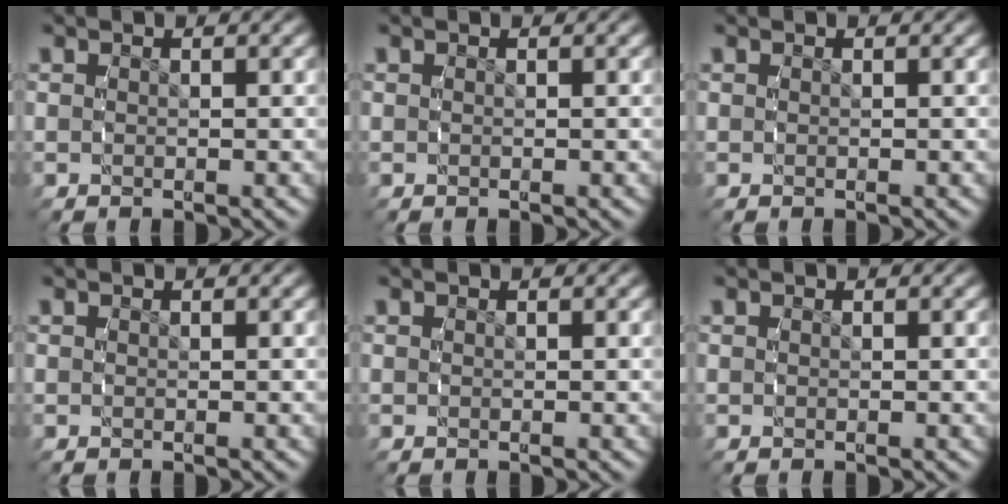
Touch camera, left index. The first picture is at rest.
{"total": 0.0}
{"total": 0.0}
{"total": 0.0}
{"total": 0.0}
{"total": 0.0}